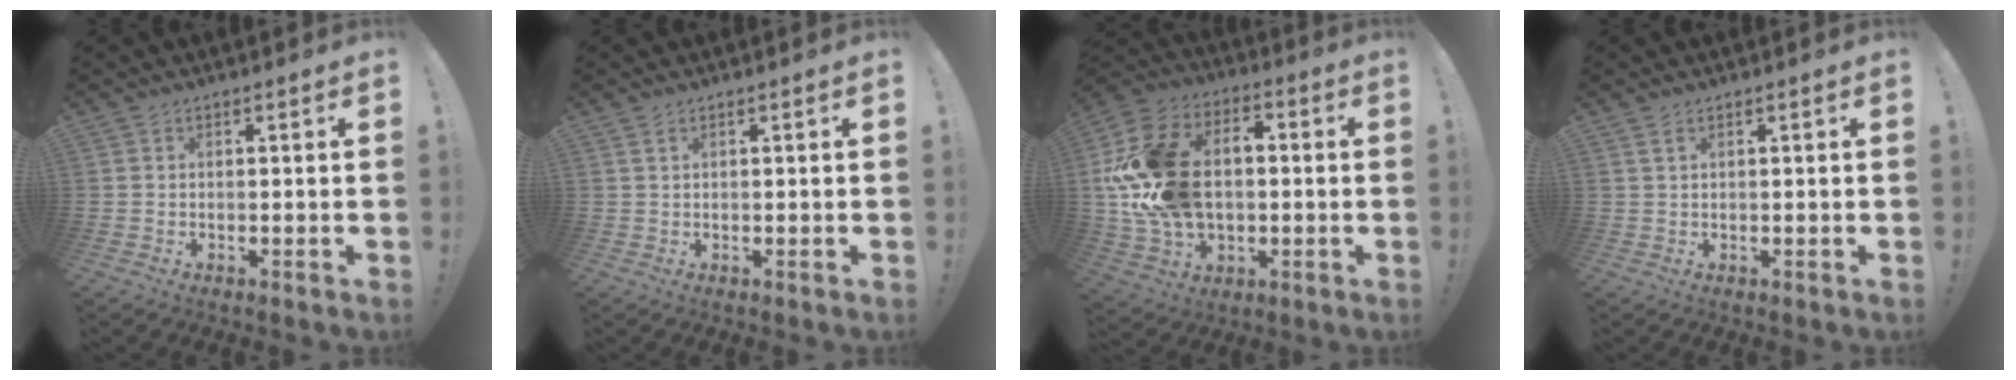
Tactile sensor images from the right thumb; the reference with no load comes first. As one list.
[{"total": 1.4, "force": [0.8, 0.5, 1.0], "torque": [-0.021, 0.001, 0.015]}, {"total": 23.3, "force": [1.0, 16.9, 16.0], "torque": [-0.306, 0.022, 0.031]}, {"total": 1.7, "force": [0.9, 0.5, 1.3], "torque": [-0.027, 0.001, 0.017]}]